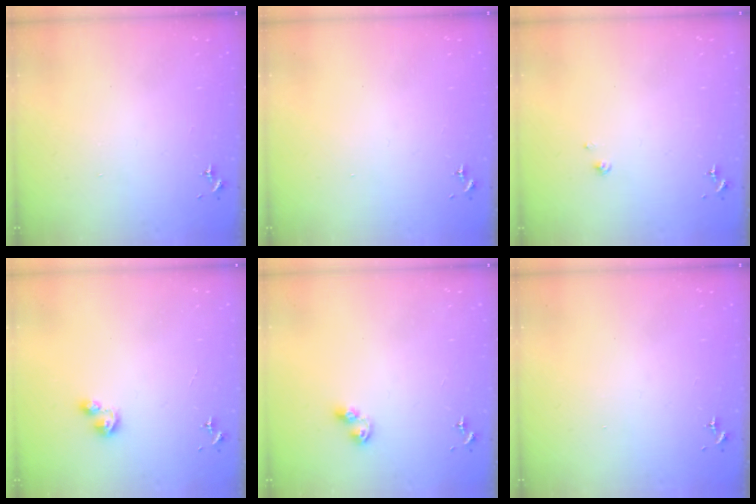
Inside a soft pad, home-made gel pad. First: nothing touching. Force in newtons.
{"total": 0.0}
{"total": 1.4, "press": 1.4, "slide": 0.1}
{"total": 3.1, "press": 3.1, "slide": 0.3}
{"total": 5.2, "press": 5.1, "slide": 0.5}
{"total": 0.0}